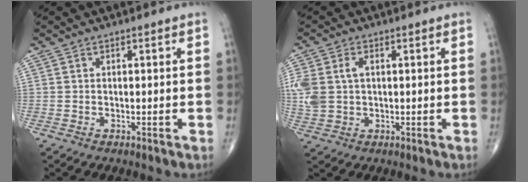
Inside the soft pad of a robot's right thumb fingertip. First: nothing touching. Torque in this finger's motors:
{"motor_torque": [0.07, 0.11, 0.52, 0.23, 0.14]}